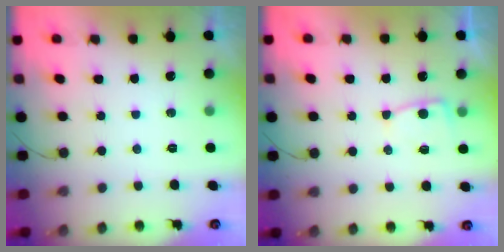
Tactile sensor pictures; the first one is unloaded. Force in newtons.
{"total": 6.7, "press": 6.7, "slide": 0.6}